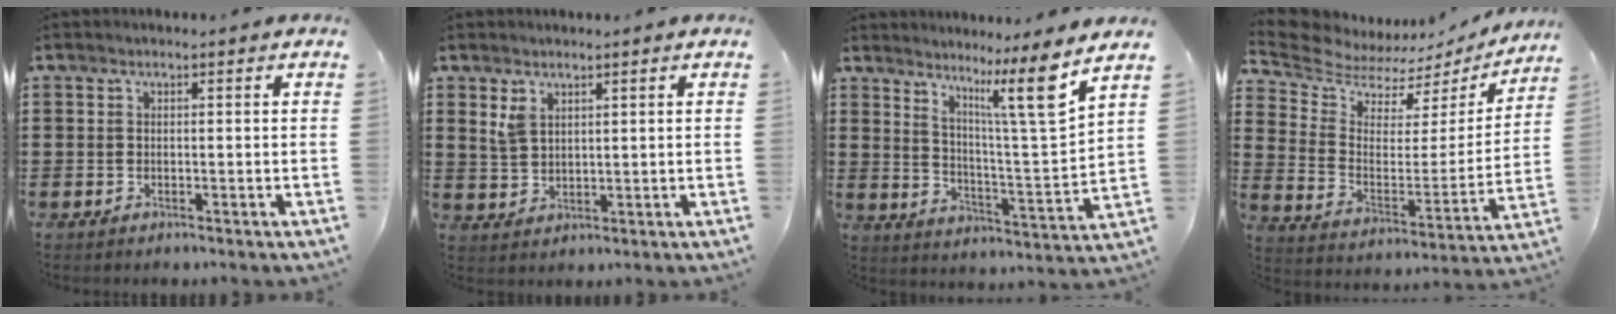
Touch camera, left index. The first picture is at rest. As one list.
[{"total": 2.9, "force": [1.9, 1.5, 1.4], "torque": [-0.034, 0.003, 0.037]}, {"total": 11.6, "force": [7.8, -0.1, 8.5], "torque": [-0.155, -0.042, 0.118]}, {"total": 6.4, "force": [5.9, 2.5, 0.9], "torque": [-0.058, -0.045, 0.101]}]